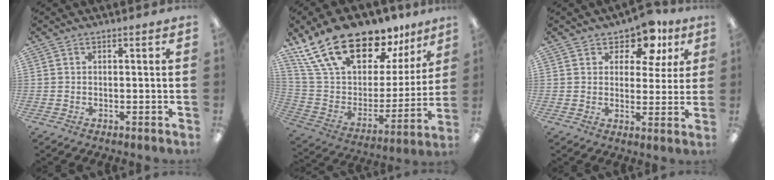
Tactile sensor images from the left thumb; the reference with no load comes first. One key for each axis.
{"total": 23.9, "fx": 18.2, "fy": 10.8, "fz": 11.0, "tx": -0.208, "ty": -0.117, "tz": 0.331}
{"total": 8.5, "fx": 5.7, "fy": 5.0, "fz": 4.0, "tx": -0.057, "ty": -0.030, "tz": 0.099}